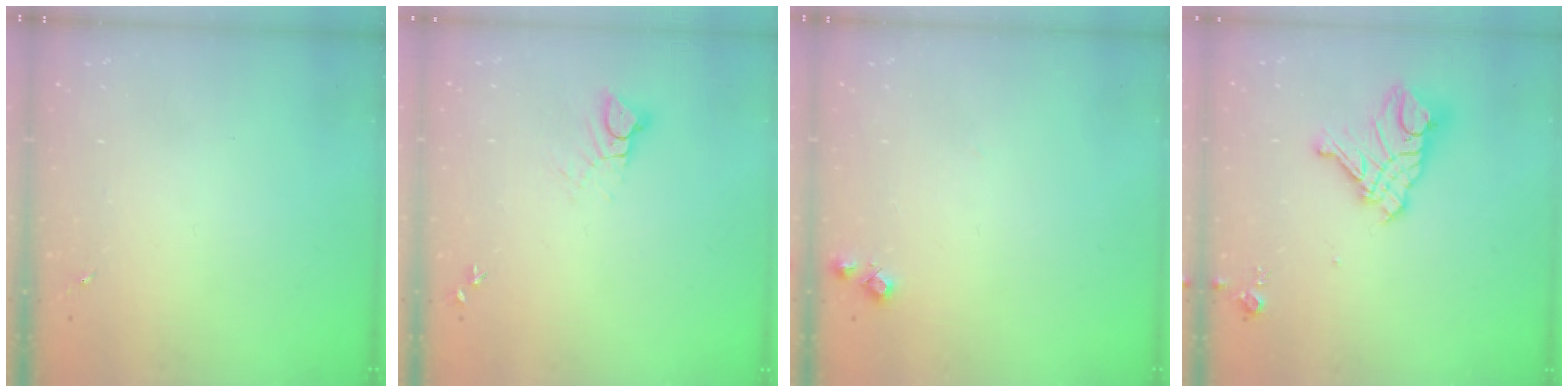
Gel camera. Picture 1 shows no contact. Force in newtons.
{"total": 5.0, "press": 5.0, "slide": 0.2}
{"total": 6.6, "press": 6.6, "slide": 0.6}
{"total": 14.3, "press": 14.2, "slide": 1.6}